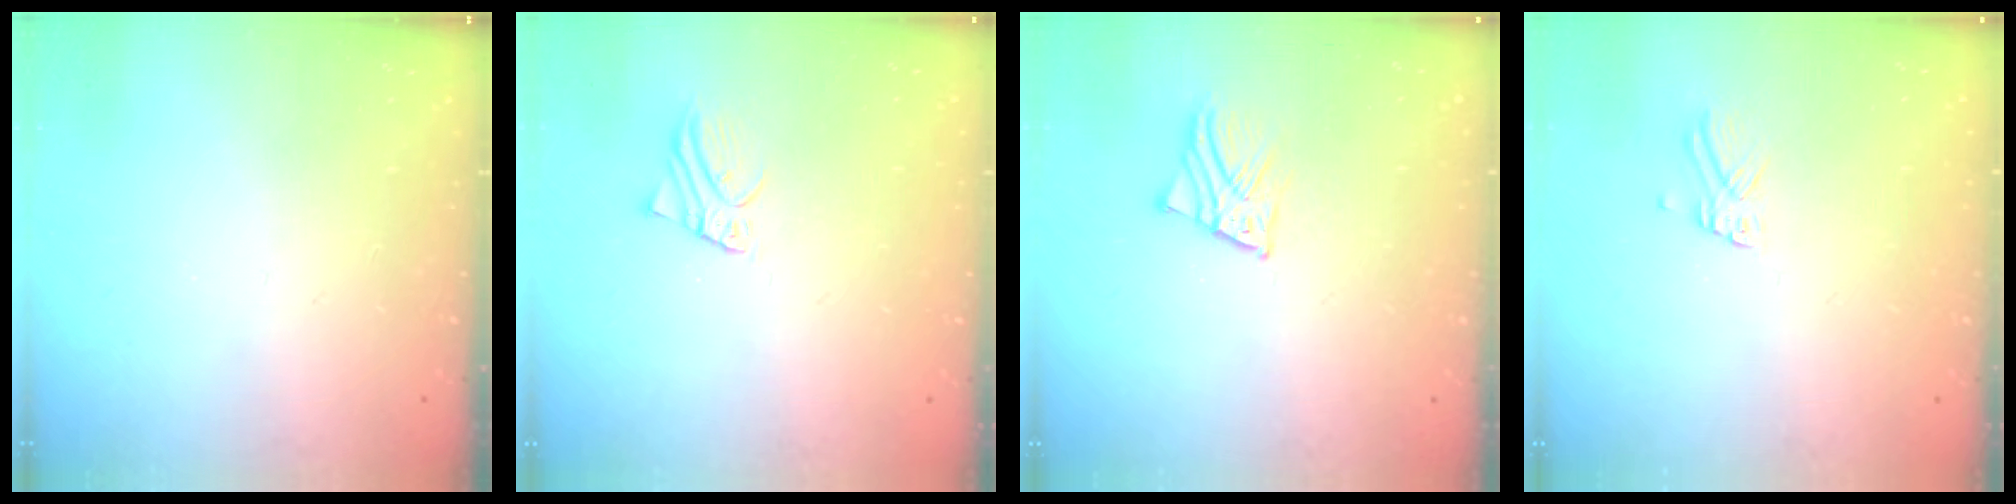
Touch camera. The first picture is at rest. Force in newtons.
{"total": 2.1, "press": 2.1, "slide": 0.1}
{"total": 2.9, "press": 2.9, "slide": 0.2}
{"total": 2.8, "press": 2.8, "slide": 0.1}